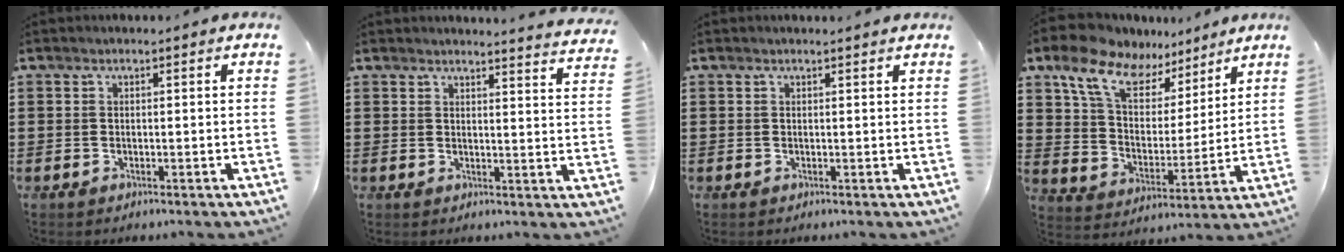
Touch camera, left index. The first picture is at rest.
{"total": 3.1, "force": [3.0, -0.6, 0.4], "torque": [-0.013, -0.021, 0.052]}
{"total": 0.6, "force": [0.6, 0.0, 0.2], "torque": [-0.006, -0.003, 0.012]}
{"total": 10.6, "force": [8.1, 5.5, 4.0], "torque": [-0.115, -0.030, 0.150]}